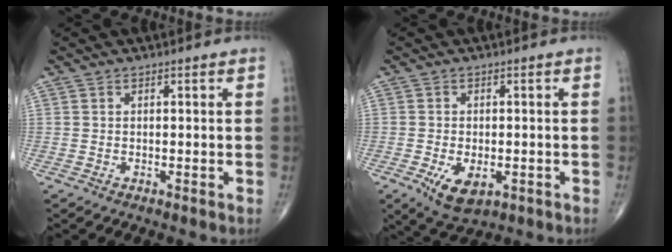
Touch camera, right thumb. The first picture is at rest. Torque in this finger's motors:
{"motor_torque": [-0.02, 0.16, 0.33, 0.24, -0.01]}